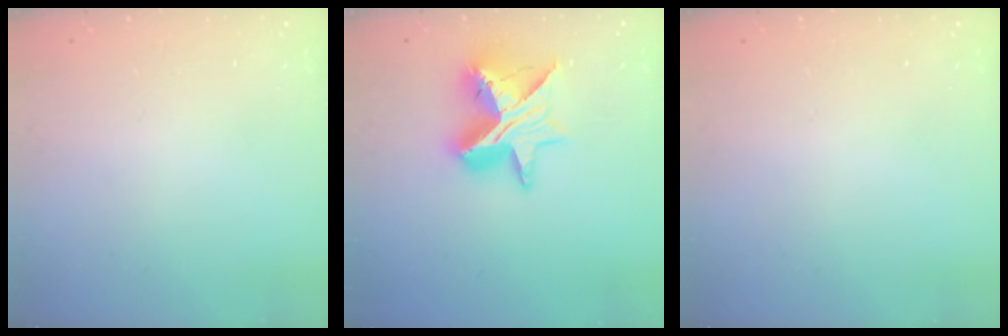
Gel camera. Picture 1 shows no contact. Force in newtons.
{"total": 14.5, "press": 14.5, "slide": 1.3}
{"total": 0.0}